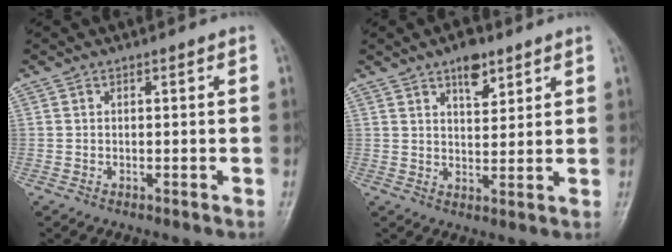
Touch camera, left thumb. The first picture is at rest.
{"total": 5.9, "force": [3.7, 2.7, 3.7], "torque": [-0.039, -0.021, 0.056]}